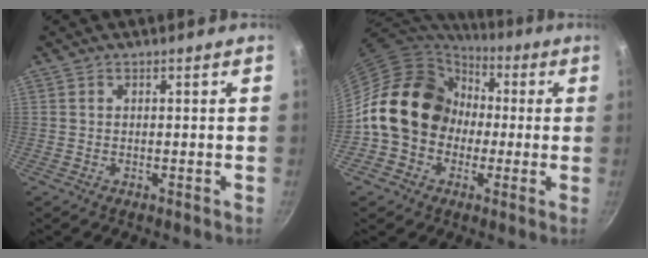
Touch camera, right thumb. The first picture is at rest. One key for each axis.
{"total": 18.4, "fx": -0.1, "fy": 15.3, "fz": 10.2, "tx": -0.142, "ty": 0.051, "tz": -0.006}